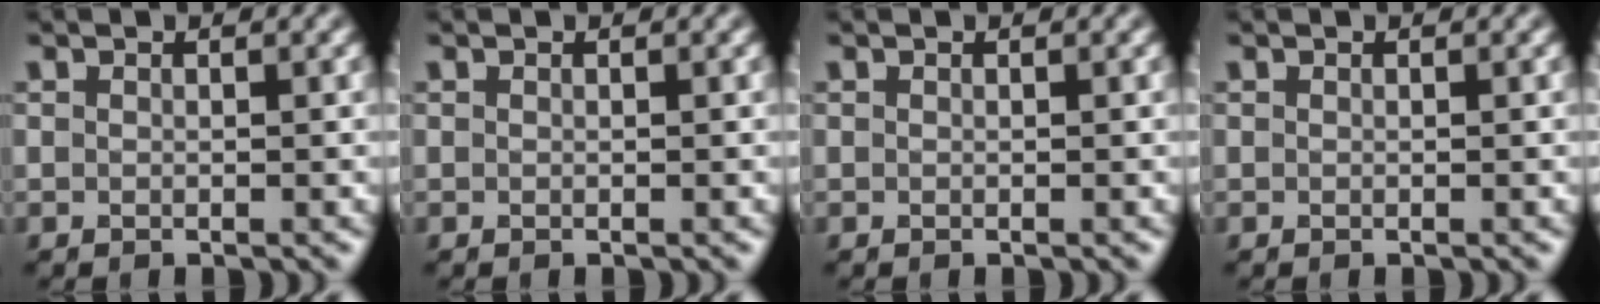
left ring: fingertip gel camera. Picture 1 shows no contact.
{"total": 0.0}
{"total": 0.0}
{"total": 0.0}